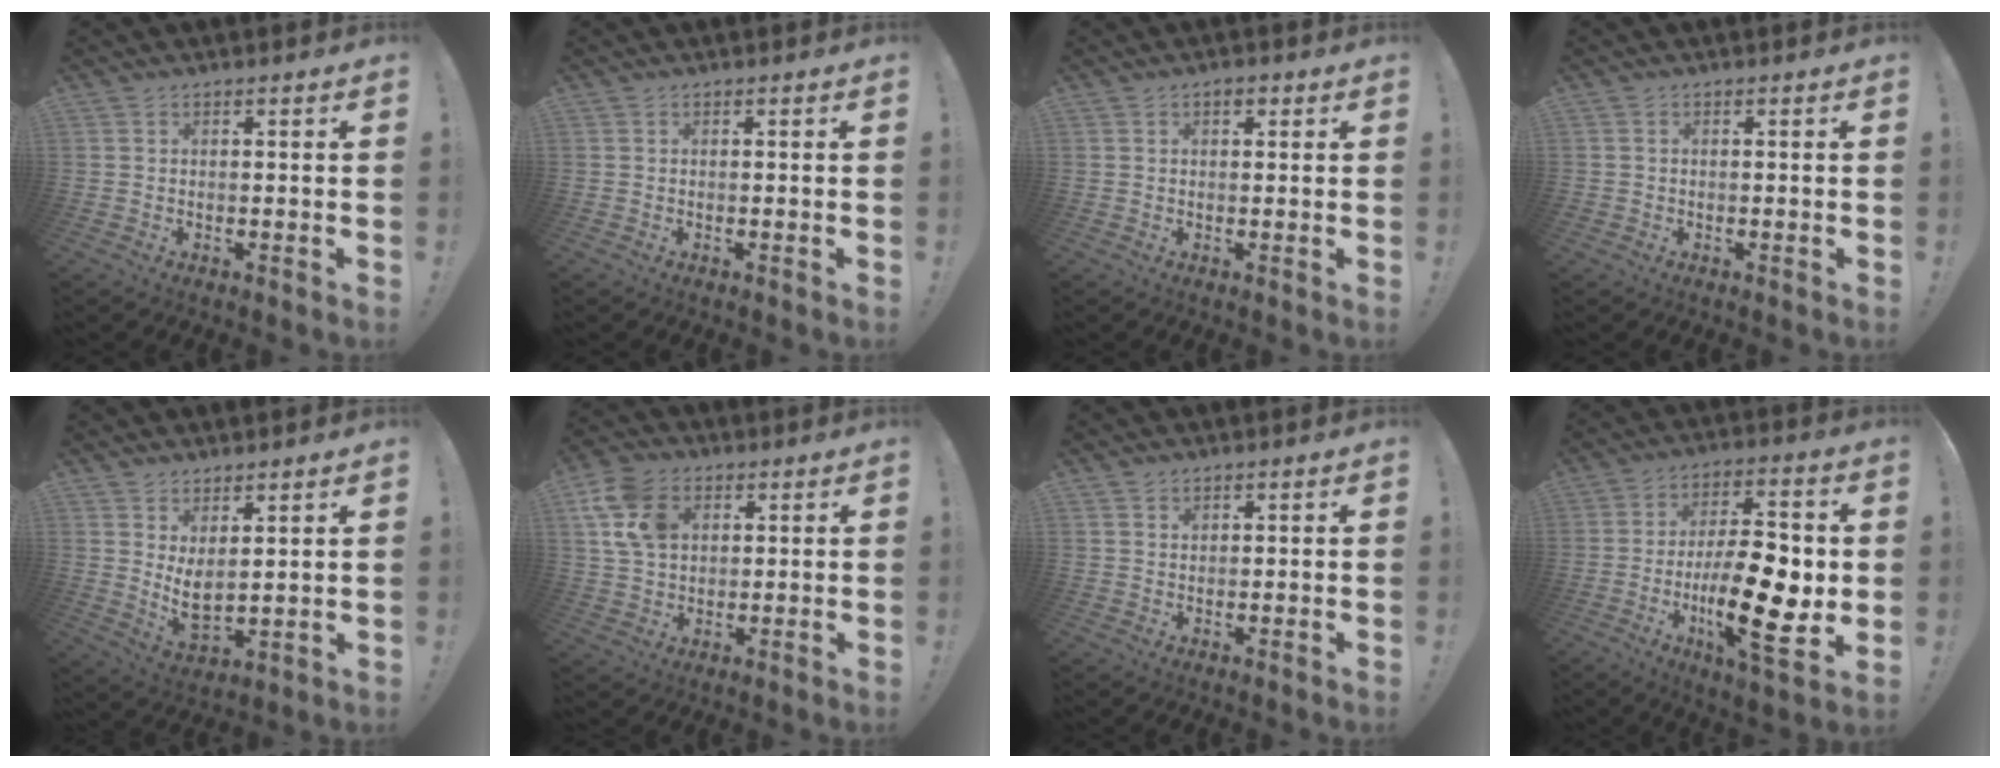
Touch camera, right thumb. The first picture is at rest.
{"total": 0.0}
{"total": 1.9, "force": [0.9, 1.1, 1.3], "torque": [-0.016, -0.001, 0.013]}
{"total": 0.9, "force": [-0.4, 0.9, 0.1], "torque": [-0.008, 0.005, -0.005]}
{"total": 6.7, "force": [3.4, 3.3, 4.7], "torque": [-0.056, -0.042, 0.066]}
{"total": 12.5, "force": [4.2, 9.0, 7.5], "torque": [-0.138, -0.003, 0.086]}
{"total": 1.3, "force": [1.0, 0.7, 0.2], "torque": [0.010, -0.008, 0.017]}
{"total": 21.1, "force": [-3.6, 7.8, 19.3], "torque": [-0.338, 0.006, -0.058]}